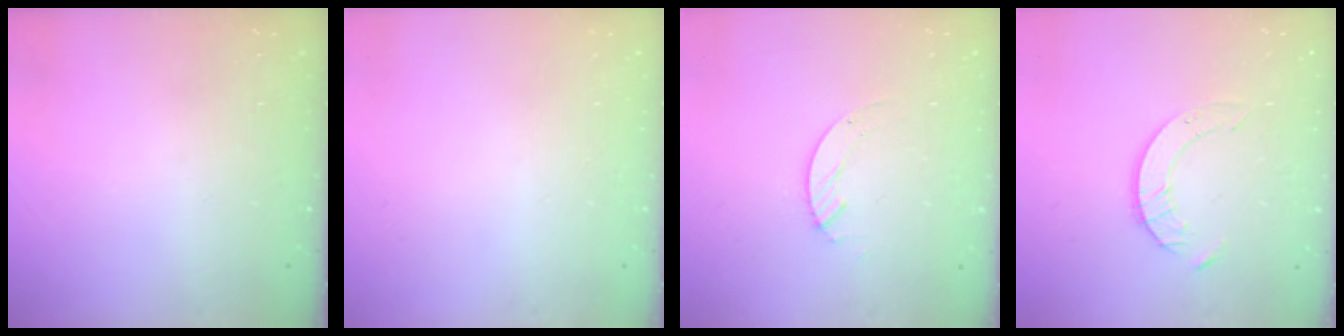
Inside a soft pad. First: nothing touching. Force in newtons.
{"total": 0.0}
{"total": 2.1, "press": 2.1, "slide": 0.2}
{"total": 4.7, "press": 4.6, "slide": 0.6}